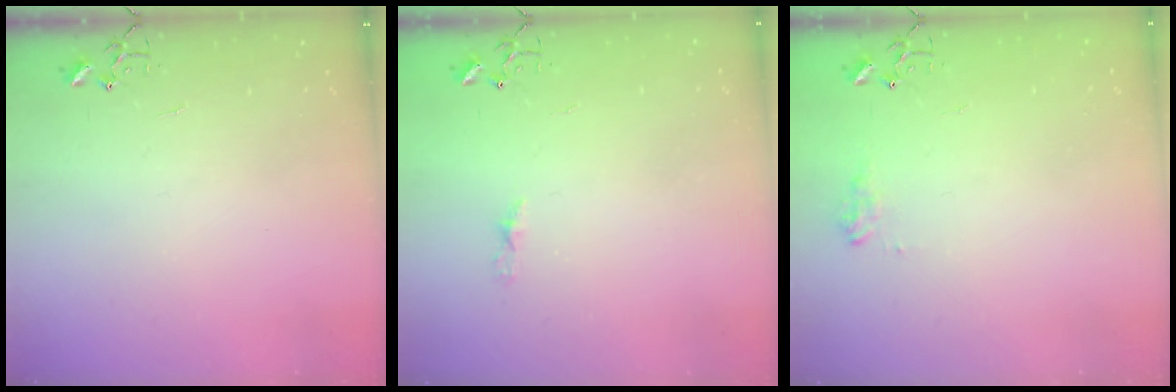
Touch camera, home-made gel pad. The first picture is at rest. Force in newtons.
{"total": 3.9, "press": 3.9, "slide": 0.5}
{"total": 7.7, "press": 7.7, "slide": 0.4}